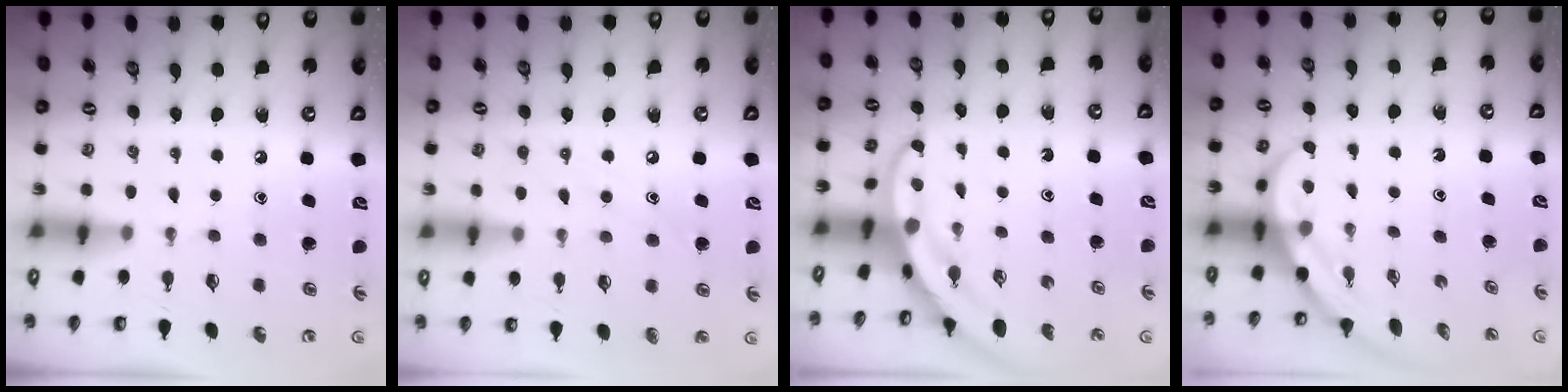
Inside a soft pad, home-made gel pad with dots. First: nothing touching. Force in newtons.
{"total": 7.4, "press": 7.4, "slide": 0.4}
{"total": 3.7, "press": 3.7, "slide": 0.5}
{"total": 5.4, "press": 5.4, "slide": 0.3}